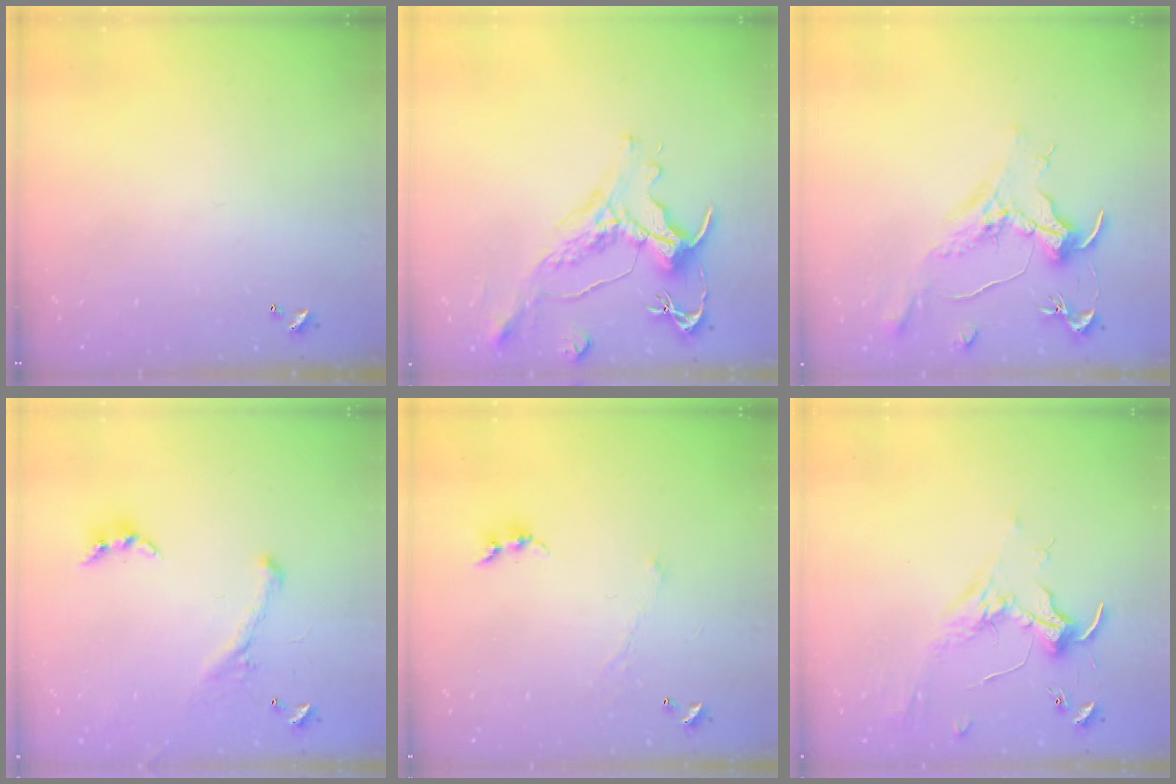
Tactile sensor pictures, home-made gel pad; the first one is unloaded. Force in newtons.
{"total": 1.6, "press": 0.9, "slide": 1.3}
{"total": 1.5, "press": 1.3, "slide": 0.8}
{"total": 1.4, "press": 0.6, "slide": 1.2}
{"total": 0.0}
{"total": 1.7, "press": 1.5, "slide": 0.7}